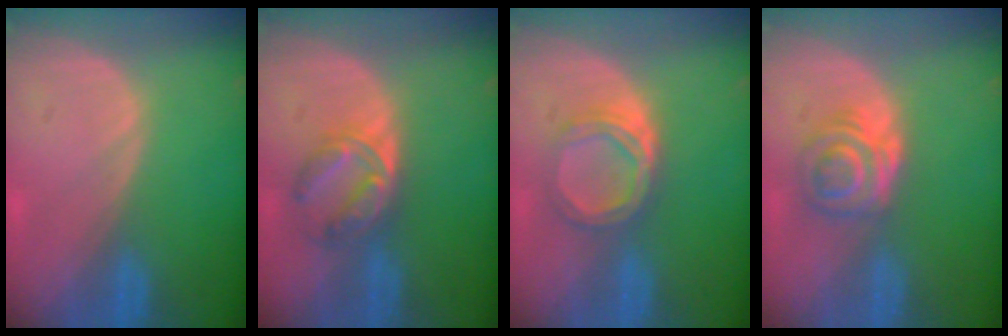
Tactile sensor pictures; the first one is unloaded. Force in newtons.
{"total": 5.8, "press": 5.5, "slide": 1.7}
{"total": 5.4, "press": 5.0, "slide": 2.2}
{"total": 6.4, "press": 5.3, "slide": 3.6}